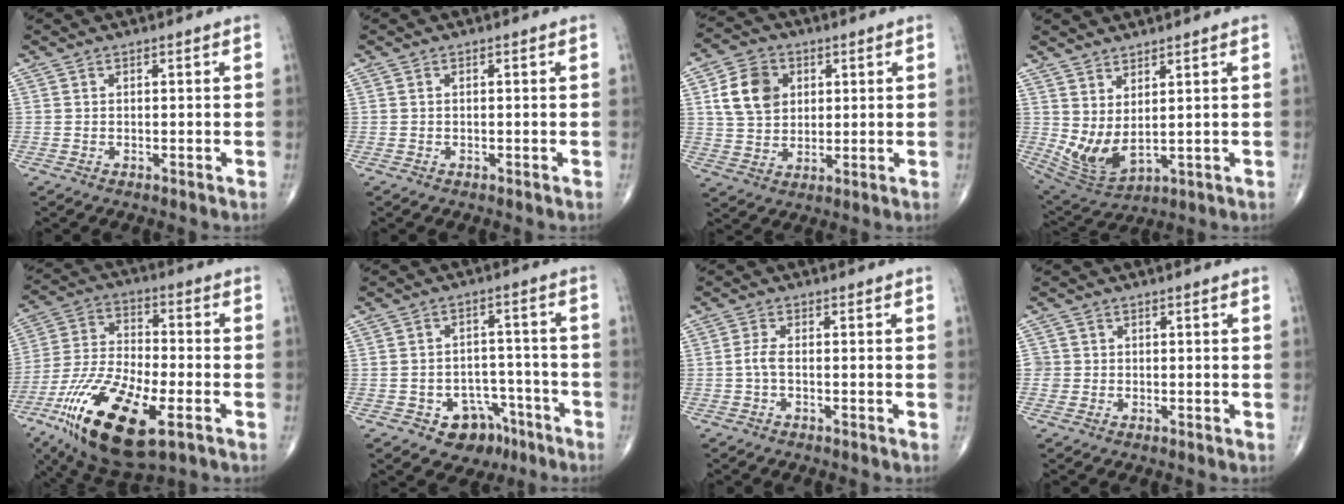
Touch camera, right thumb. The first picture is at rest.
{"total": 0.0}
{"total": 9.9, "force": [2.8, 7.8, 5.4], "torque": [-0.077, -0.003, 0.054]}
{"total": 8.4, "force": [1.8, 3.6, 7.3], "torque": [-0.148, -0.027, 0.054]}
{"total": 22.7, "force": [-9.6, 9.0, 18.4], "torque": [-0.385, 0.002, -0.167]}
{"total": 8.9, "force": [-5.2, 6.3, 3.7], "torque": [-0.018, 0.047, -0.069]}
{"total": 1.9, "force": [-0.5, 0.6, 1.7], "torque": [-0.038, 0.000, -0.014]}
{"total": 1.9, "force": [-0.2, 1.9, 0.0], "torque": [0.014, 0.007, -0.007]}